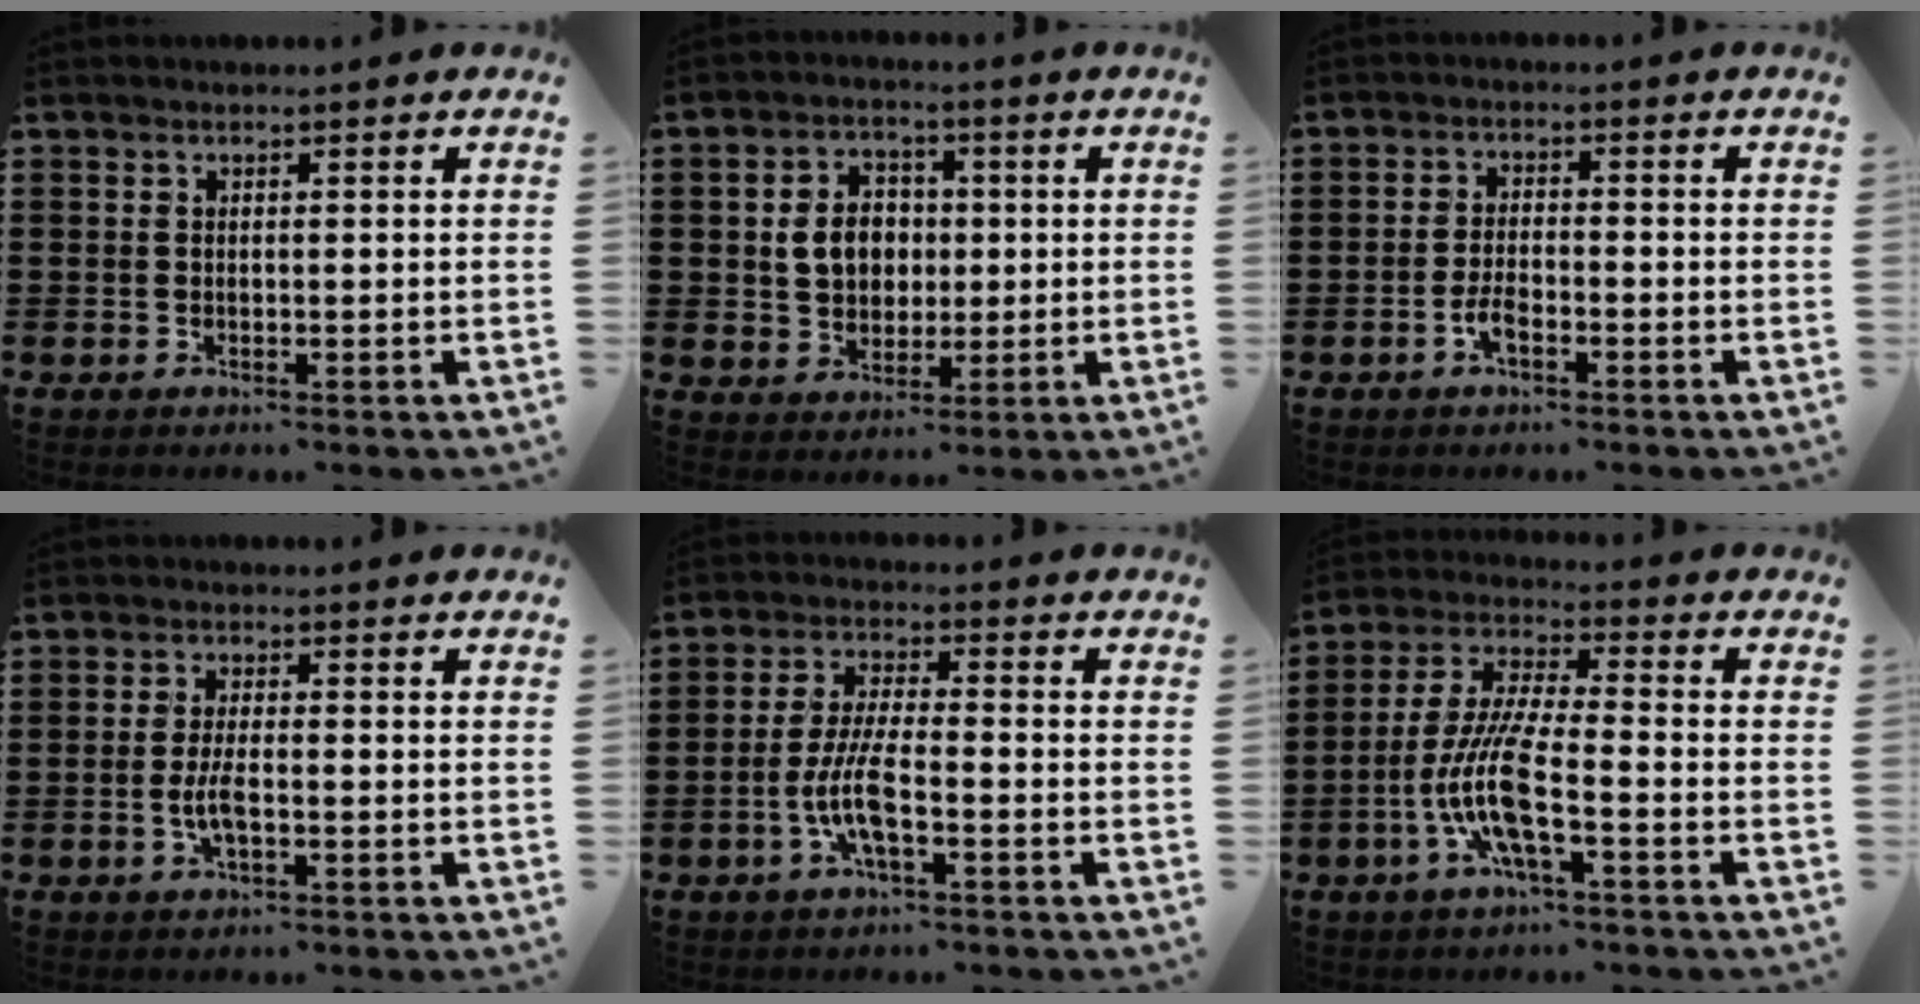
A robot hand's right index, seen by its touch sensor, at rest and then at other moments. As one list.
[{"total": 6.5, "force": [0.4, 5.3, 3.7], "torque": [-0.086, 0.012, 0.001]}, {"total": 2.8, "force": [-1.4, 1.0, 2.2], "torque": [-0.054, -0.003, -0.029]}, {"total": 3.5, "force": [-0.8, 0.9, 3.2], "torque": [-0.072, -0.003, -0.020]}, {"total": 7.1, "force": [-2.5, 1.6, 6.5], "torque": [-0.148, -0.014, -0.053]}, {"total": 9.6, "force": [-3.7, 1.6, 8.8], "torque": [-0.198, -0.014, -0.076]}]